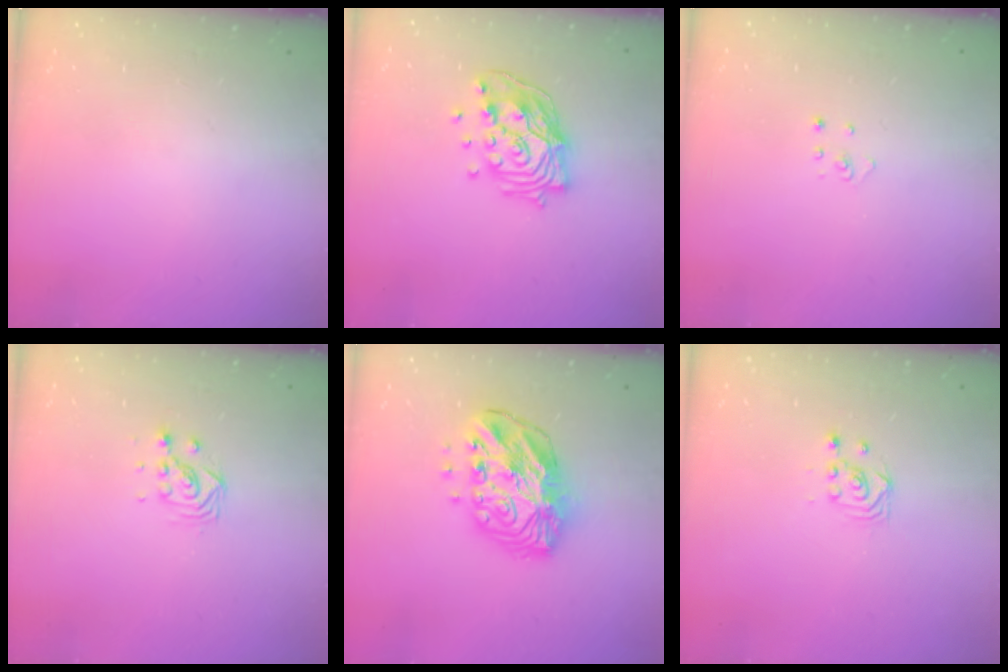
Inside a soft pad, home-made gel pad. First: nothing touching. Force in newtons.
{"total": 16.5, "press": 16.1, "slide": 3.6}
{"total": 2.2, "press": 2.2, "slide": 0.2}
{"total": 3.7, "press": 3.7, "slide": 0.3}
{"total": 14.1, "press": 14.0, "slide": 1.1}
{"total": 3.3, "press": 3.3, "slide": 0.4}